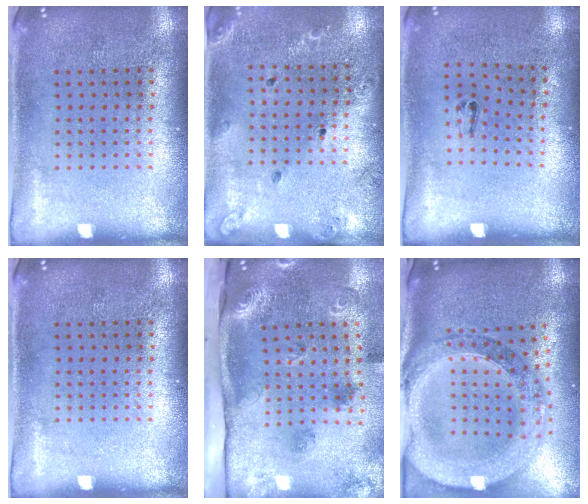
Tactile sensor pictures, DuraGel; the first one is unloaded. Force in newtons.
{"total": 1.3, "press": 1.3, "slide": 0.3}
{"total": 0.6, "press": 0.2, "slide": 0.5}
{"total": 0.0}
{"total": 2.5, "press": 1.9, "slide": 1.7}
{"total": 2.6, "press": 2.3, "slide": 1.3}